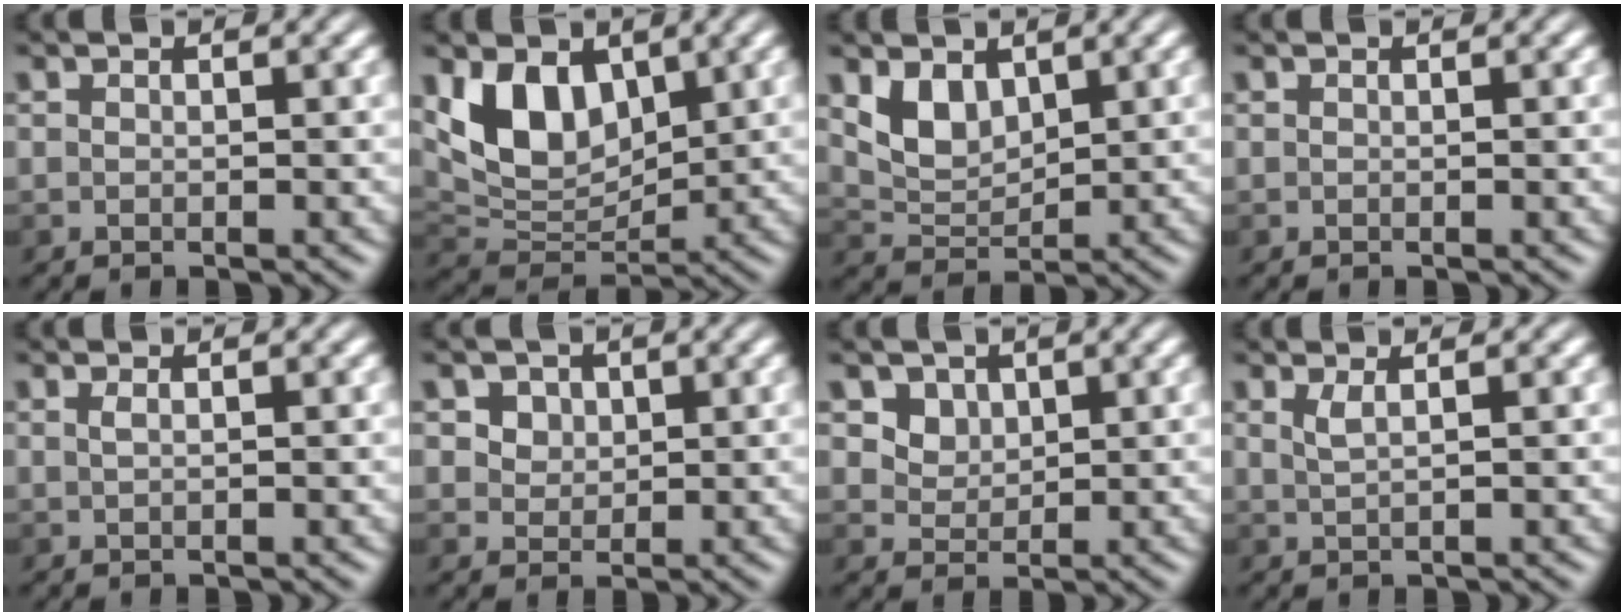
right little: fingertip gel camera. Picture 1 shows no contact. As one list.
[{"total": 6.3, "force": [2.6, 4.1, 4.1], "torque": [-0.077, -0.014, 0.049]}, {"total": 3.3, "force": [1.7, 2.0, 2.0], "torque": [-0.041, -0.009, 0.040]}, {"total": 0.0}, {"total": 0.7, "force": [0.2, 0.3, 0.6], "torque": [-0.009, 0.004, 0.003]}, {"total": 2.9, "force": [1.5, 2.1, 1.3], "torque": [-0.035, 0.002, 0.031]}, {"total": 2.4, "force": [1.2, 1.9, 1.0], "torque": [-0.022, -0.013, 0.042]}, {"total": 1.4, "force": [0.6, 0.5, 1.2], "torque": [-0.018, 0.001, 0.010]}]